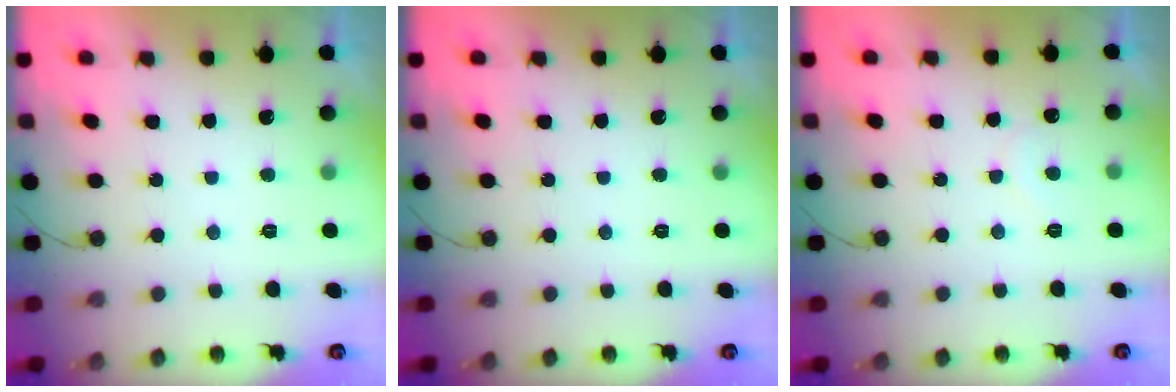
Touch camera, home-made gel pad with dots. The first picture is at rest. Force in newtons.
{"total": 0.0}
{"total": 4.6, "press": 4.5, "slide": 0.4}